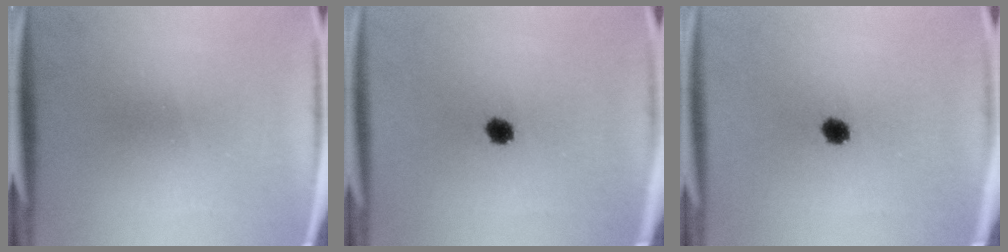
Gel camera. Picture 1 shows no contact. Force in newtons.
{"total": 3.0}
{"total": 3.0}